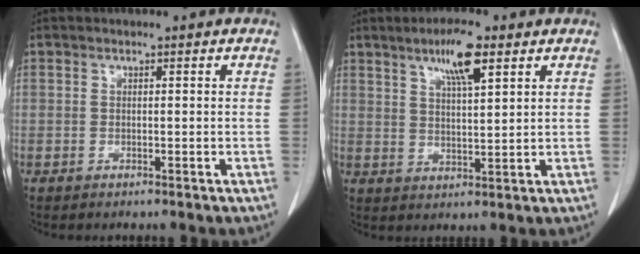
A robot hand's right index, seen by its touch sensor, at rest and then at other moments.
{"total": 7.0, "force": [4.0, 1.1, 5.6], "torque": [-0.101, 0.003, 0.068]}